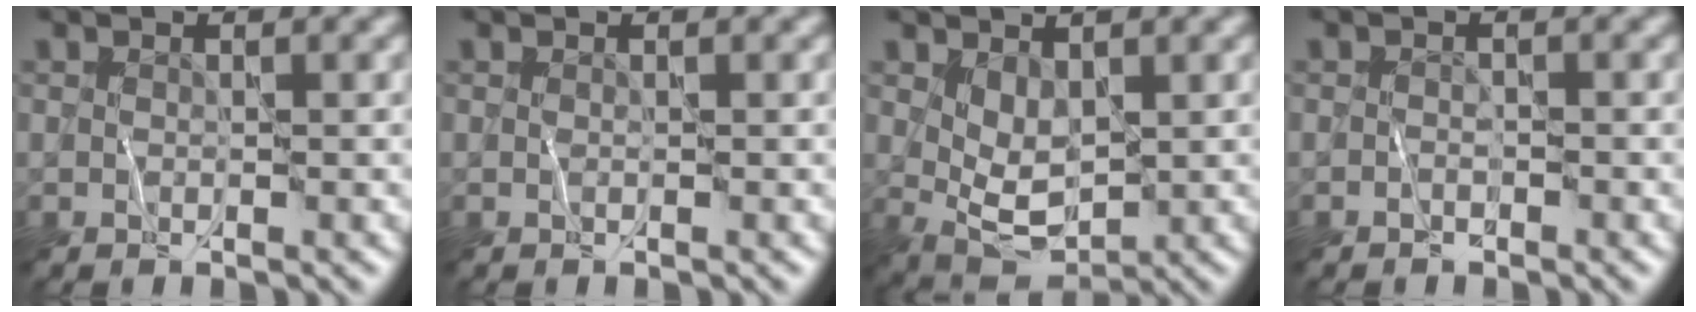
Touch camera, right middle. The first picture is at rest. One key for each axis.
{"total": 0.0}
{"total": 3.3, "fx": 1.0, "fy": 1.8, "fz": 2.6, "tx": -0.050, "ty": -0.008, "tz": 0.027}
{"total": 0.6, "fx": -0.5, "fy": 0.2, "fz": -0.2, "tx": 0.008, "ty": 0.006, "tz": -0.009}